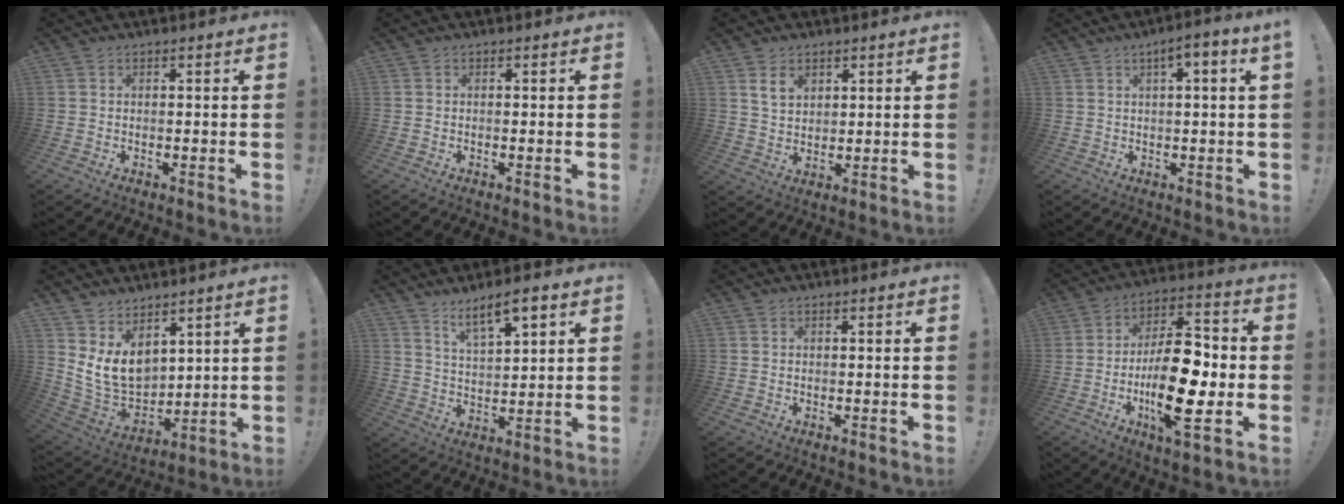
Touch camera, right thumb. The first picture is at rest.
{"total": 0.0}
{"total": 5.9, "force": [3.2, 4.1, 2.7], "torque": [-0.045, -0.010, 0.060]}
{"total": 4.1, "force": [1.2, -0.1, 3.9], "torque": [-0.061, -0.007, 0.016]}
{"total": 11.8, "force": [5.0, 8.5, 6.5], "torque": [-0.130, -0.046, 0.104]}
{"total": 8.8, "force": [6.3, 2.4, 5.7], "torque": [-0.095, -0.029, 0.109]}
{"total": 0.0}
{"total": 20.6, "force": [-4.8, 8.3, 18.3], "torque": [-0.315, 0.018, -0.073]}